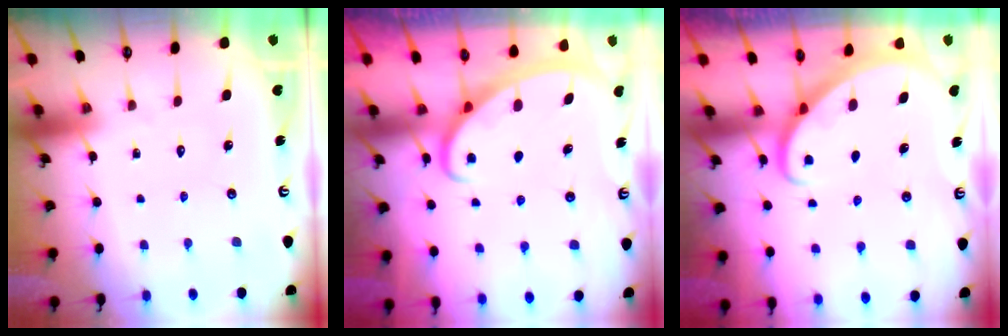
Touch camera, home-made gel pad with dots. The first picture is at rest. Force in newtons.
{"total": 2.9, "press": 2.9, "slide": 0.3}
{"total": 2.8, "press": 2.8, "slide": 0.2}